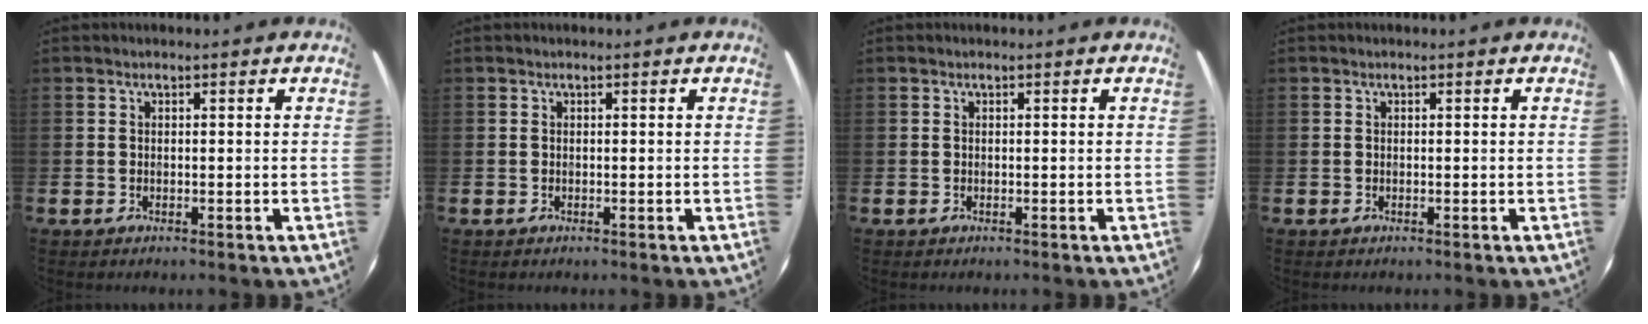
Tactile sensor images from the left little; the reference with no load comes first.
{"total": 0.0}
{"total": 0.0}
{"total": 0.0}